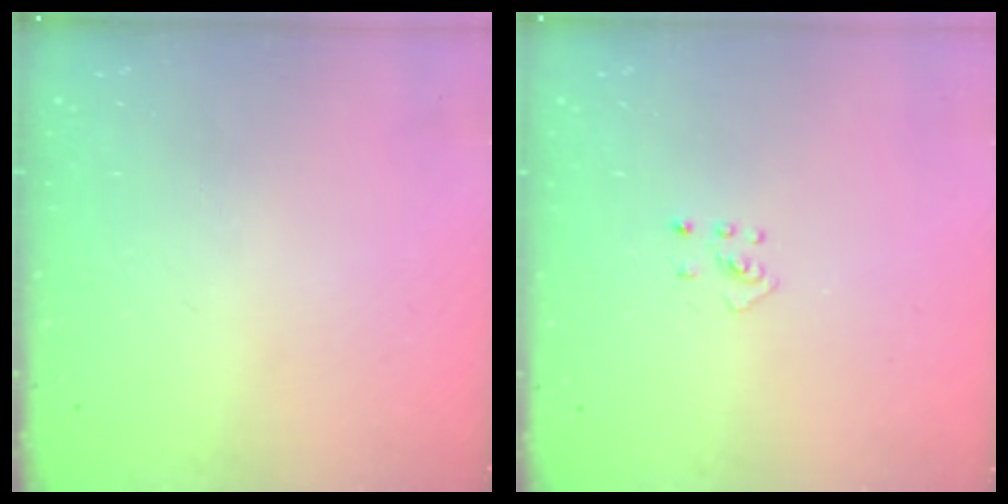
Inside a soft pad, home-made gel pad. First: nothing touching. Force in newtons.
{"total": 2.7, "press": 2.7, "slide": 0.5}